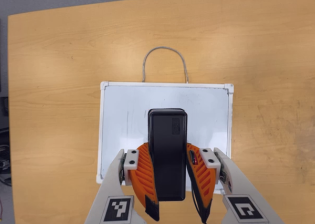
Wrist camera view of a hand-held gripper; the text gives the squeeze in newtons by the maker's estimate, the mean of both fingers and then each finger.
{"total": 10.0, "left": 8.0, "right": 12.0}